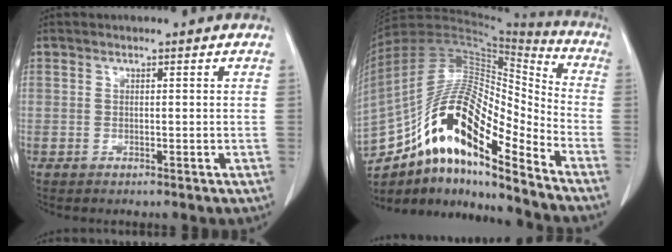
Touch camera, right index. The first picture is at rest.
{"total": 20.1, "force": [-12.1, 5.0, 15.2], "torque": [-0.293, 0.029, -0.210]}